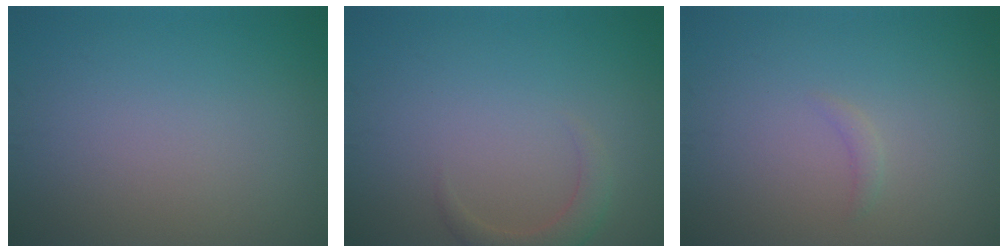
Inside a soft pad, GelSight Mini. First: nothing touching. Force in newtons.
{"total": 2.1, "press": 2.1, "slide": 0.3}
{"total": 0.8, "press": 0.7, "slide": 0.2}